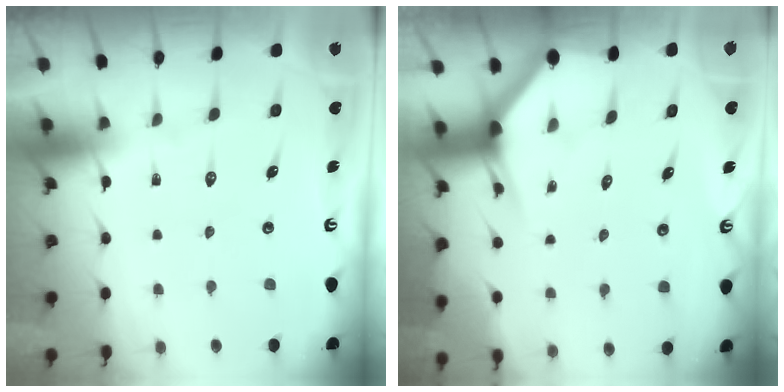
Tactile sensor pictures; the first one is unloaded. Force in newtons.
{"total": 3.0, "press": 3.0, "slide": 0.1}